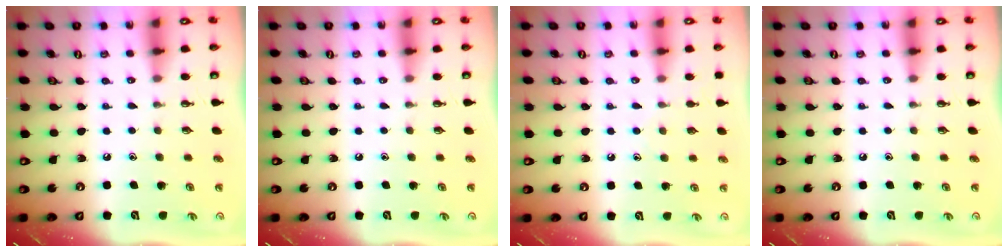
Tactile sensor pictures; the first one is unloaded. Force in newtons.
{"total": 0.0}
{"total": 6.6, "press": 6.5, "slide": 0.6}
{"total": 0.0}